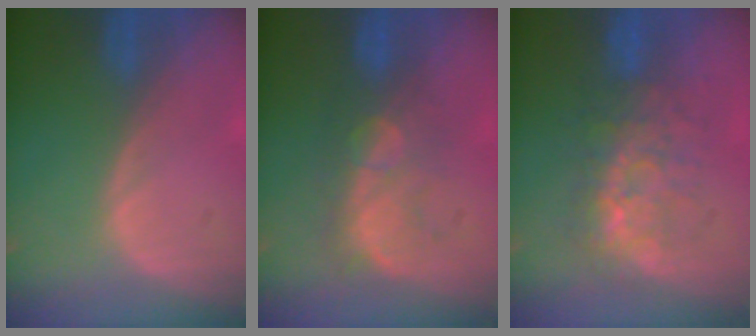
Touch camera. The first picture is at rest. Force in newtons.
{"total": 7.6, "press": 7.2, "slide": 2.3}
{"total": 7.7, "press": 7.4, "slide": 1.8}